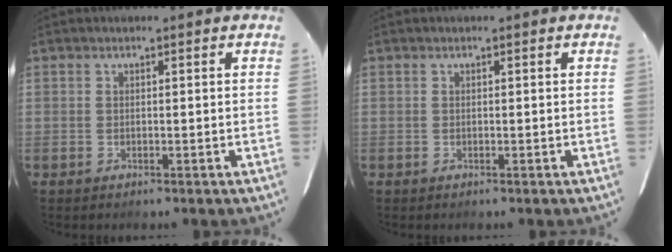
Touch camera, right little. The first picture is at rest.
{"total": 0.0}